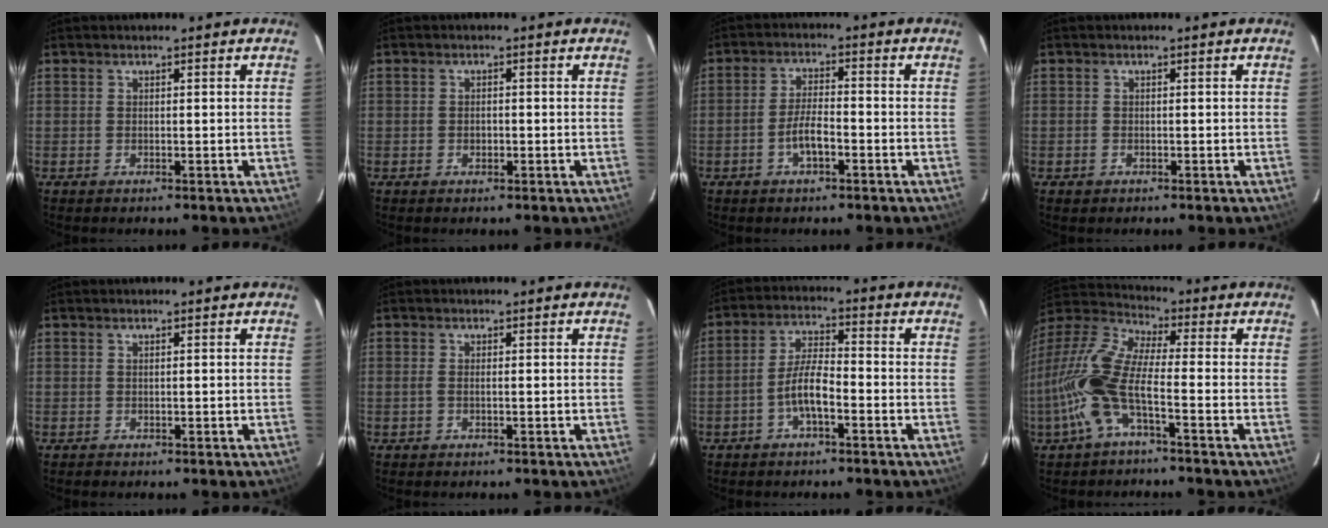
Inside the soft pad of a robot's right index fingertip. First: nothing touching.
{"total": 1.3, "force": [-0.5, 0.9, 0.8], "torque": [-0.014, 0.003, -0.008]}
{"total": 4.9, "force": [-2.3, 1.5, 4.1], "torque": [-0.084, 0.006, -0.041]}
{"total": 1.1, "force": [-0.6, 0.9, 0.1], "torque": [0.000, 0.001, -0.007]}
{"total": 0.0}
{"total": 1.0, "force": [-0.3, 0.1, 1.0], "torque": [-0.021, 0.001, -0.007]}
{"total": 6.0, "force": [-2.8, 1.6, 5.1], "torque": [-0.107, 0.012, -0.052]}
{"total": 13.8, "force": [-4.6, 3.6, 12.5], "torque": [-0.268, -0.001, -0.100]}